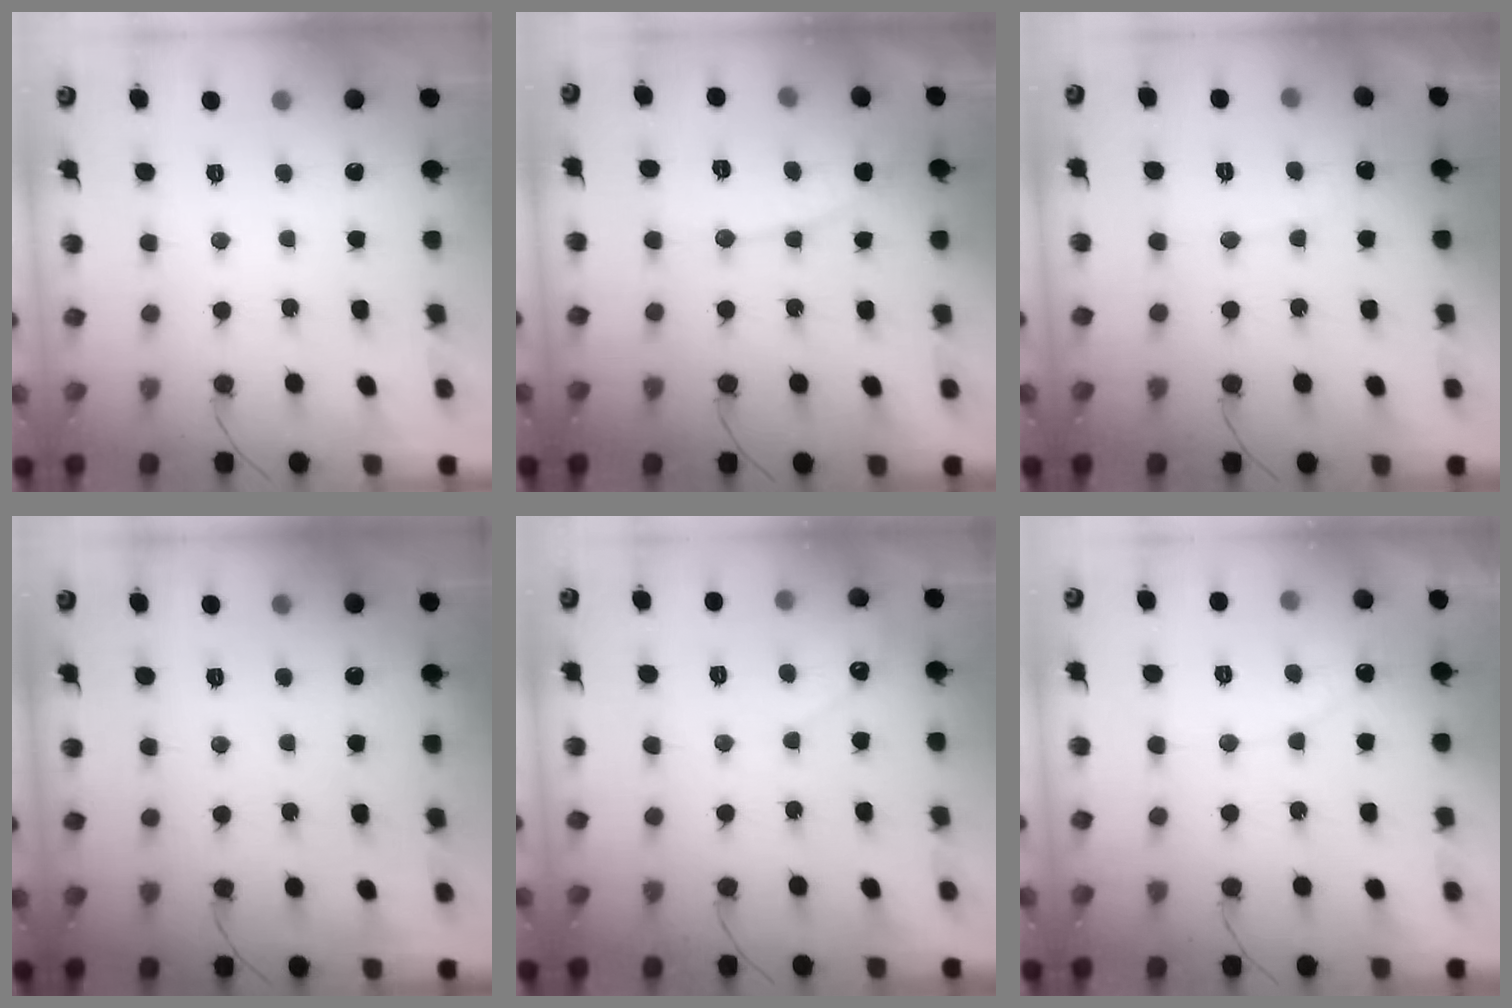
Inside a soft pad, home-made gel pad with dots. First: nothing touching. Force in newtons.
{"total": 6.9, "press": 6.9, "slide": 0.3}
{"total": 5.4, "press": 5.4, "slide": 0.4}
{"total": 0.0}
{"total": 3.5, "press": 3.5, "slide": 0.3}
{"total": 3.9, "press": 3.9, "slide": 0.2}